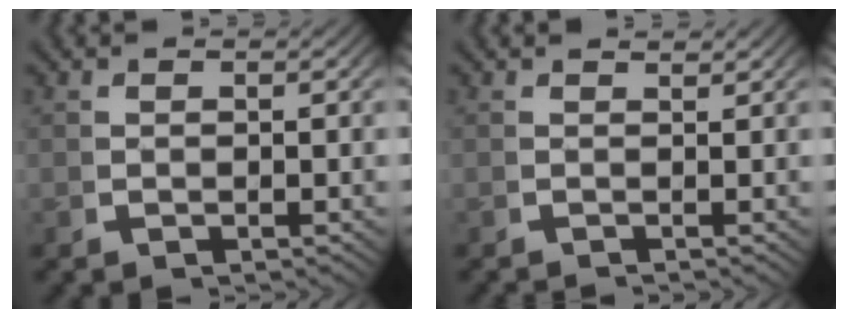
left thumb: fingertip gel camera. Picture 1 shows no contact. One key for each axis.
{"total": 0.0}